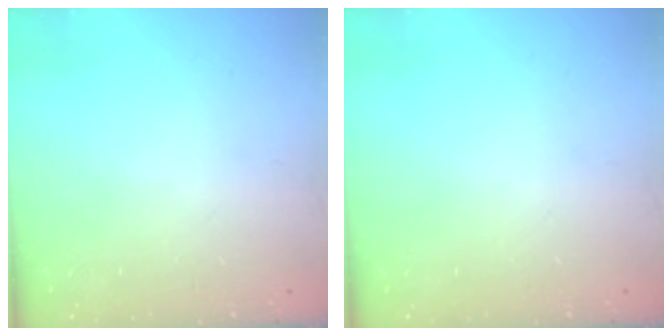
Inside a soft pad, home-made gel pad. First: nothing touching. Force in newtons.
{"total": 0.0}